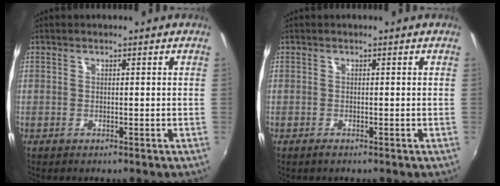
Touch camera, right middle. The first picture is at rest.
{"total": 0.6, "force": [-0.5, 0.1, 0.3], "torque": [-0.006, -0.001, -0.010]}